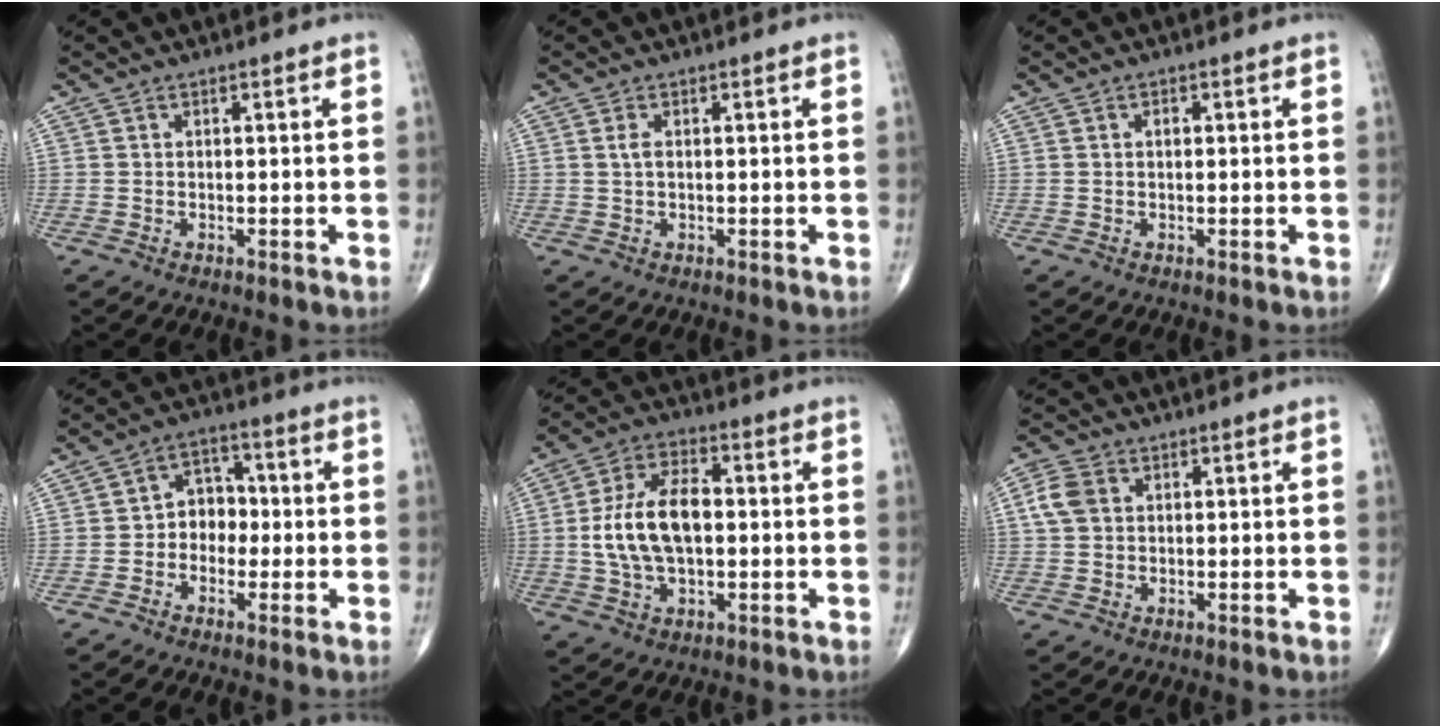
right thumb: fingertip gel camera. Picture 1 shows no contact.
{"total": 1.7, "force": [0.3, 0.9, 1.4], "torque": [-0.031, 0.002, 0.005]}
{"total": 0.9, "force": [0.1, 0.6, 0.6], "torque": [-0.007, 0.002, -0.001]}
{"total": 6.6, "force": [-0.9, 5.3, 3.9], "torque": [-0.025, 0.027, -0.029]}
{"total": 13.4, "force": [0.1, 7.4, 11.1], "torque": [-0.208, 0.019, 0.000]}
{"total": 4.8, "force": [1.1, 3.6, 2.9], "torque": [-0.063, 0.008, 0.019]}